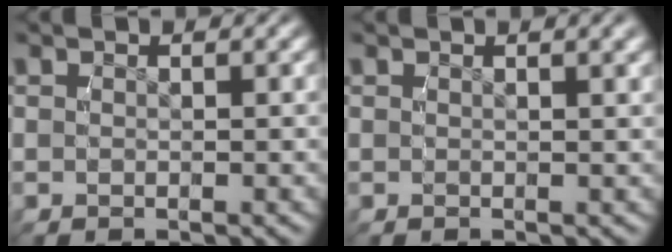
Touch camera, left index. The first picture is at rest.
{"total": 0.9, "force": [0.7, -0.4, 0.3], "torque": [0.000, 0.008, 0.008]}